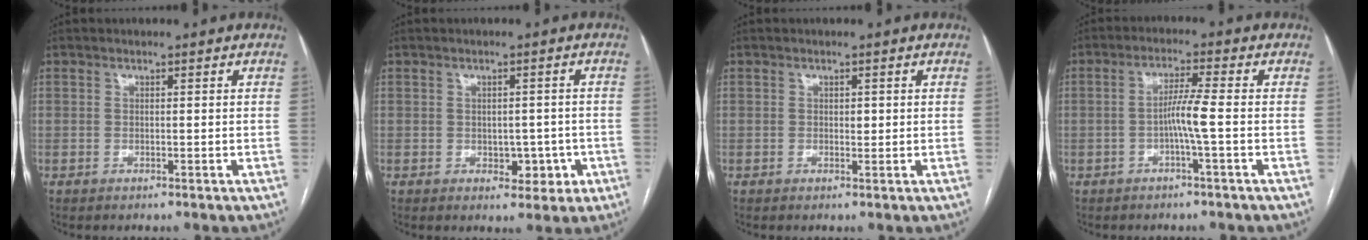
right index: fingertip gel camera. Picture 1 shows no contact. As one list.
[{"total": 4.2, "force": [-1.1, 2.8, 2.9], "torque": [-0.025, 0.008, -0.005]}, {"total": 0.9, "force": [0.1, 0.6, 0.7], "torque": [-0.008, 0.001, 0.002]}, {"total": 4.3, "force": [-1.1, -0.7, 4.1], "torque": [-0.076, 0.006, -0.020]}]